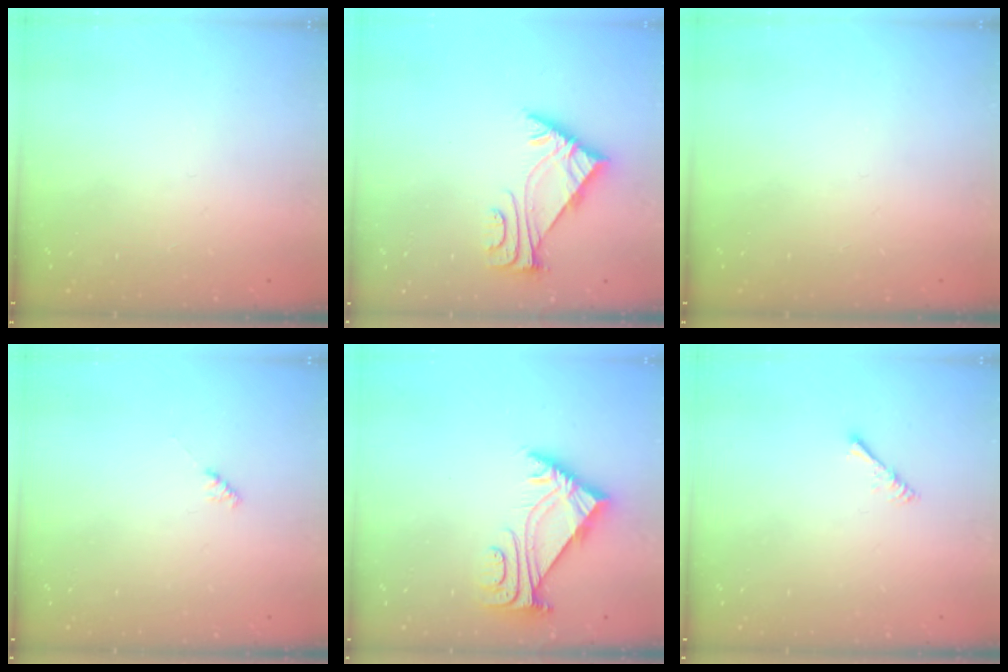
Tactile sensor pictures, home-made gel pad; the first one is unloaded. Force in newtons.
{"total": 5.4, "press": 5.3, "slide": 1.1}
{"total": 0.0}
{"total": 2.1, "press": 2.0, "slide": 0.5}
{"total": 5.8, "press": 5.7, "slide": 1.1}
{"total": 2.2, "press": 2.1, "slide": 0.5}